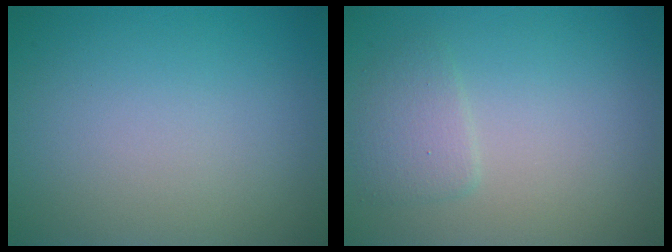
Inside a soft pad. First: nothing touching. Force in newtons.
{"total": 1.8, "press": 1.8, "slide": 0.1}